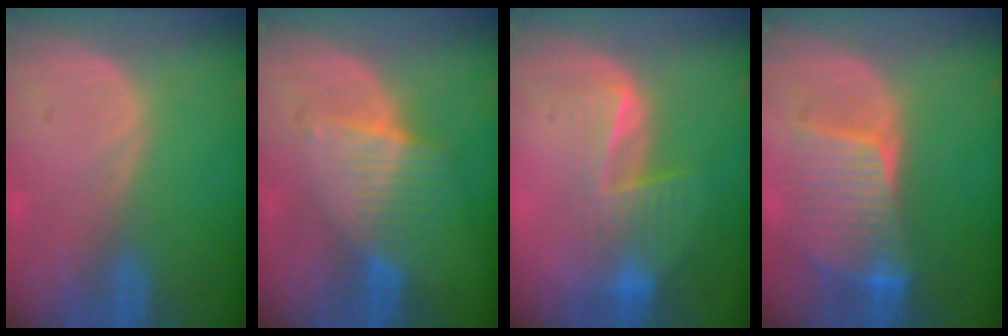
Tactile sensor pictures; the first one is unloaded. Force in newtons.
{"total": 6.9, "press": 6.0, "slide": 3.4}
{"total": 6.8, "press": 6.3, "slide": 2.4}
{"total": 7.8, "press": 7.7, "slide": 1.7}